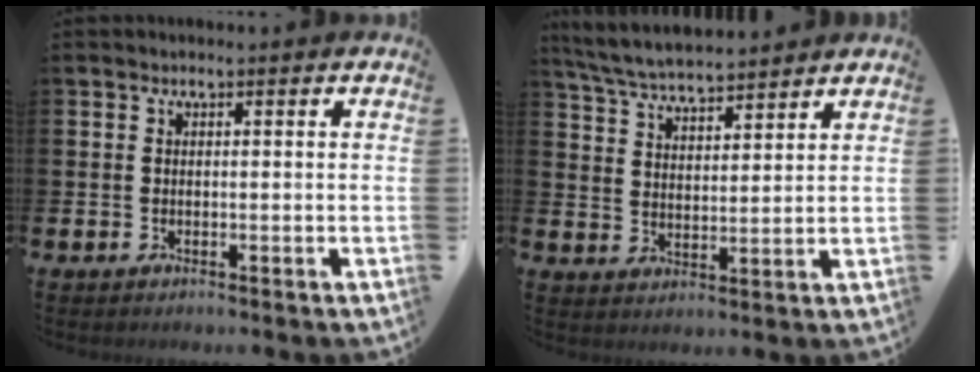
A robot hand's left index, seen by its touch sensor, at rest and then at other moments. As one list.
[{"total": 5.8, "force": [5.7, 0.5, 1.1], "torque": [-0.044, -0.031, 0.102]}]